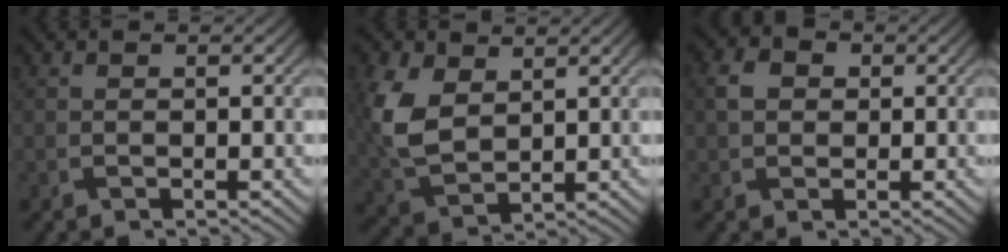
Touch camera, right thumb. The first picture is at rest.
{"total": 8.1, "force": [2.7, 5.2, 5.6], "torque": [-0.161, 0.000, 0.059]}
{"total": 3.2, "force": [0.2, 2.7, 1.6], "torque": [-0.041, 0.004, -0.003]}